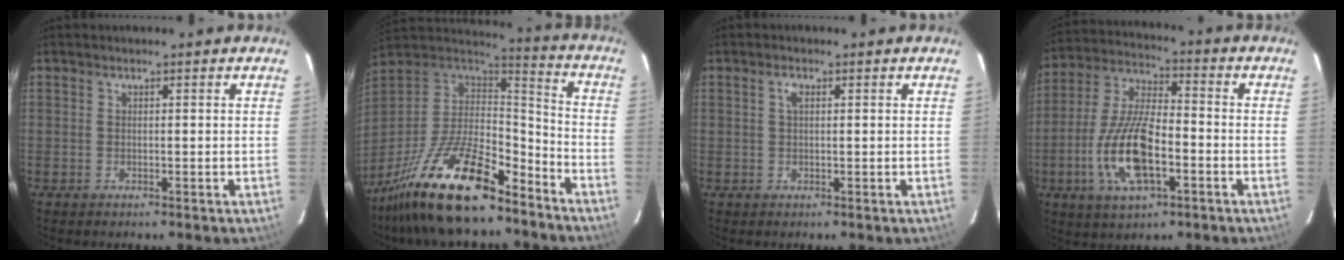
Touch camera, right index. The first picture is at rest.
{"total": 23.0, "force": [-15.8, 7.3, 15.0], "torque": [-0.300, -0.024, -0.273]}
{"total": 1.6, "force": [0.6, 0.8, 1.3], "torque": [-0.027, 0.005, 0.010]}
{"total": 15.3, "force": [-4.9, 5.8, 13.3], "torque": [-0.286, -0.006, -0.090]}